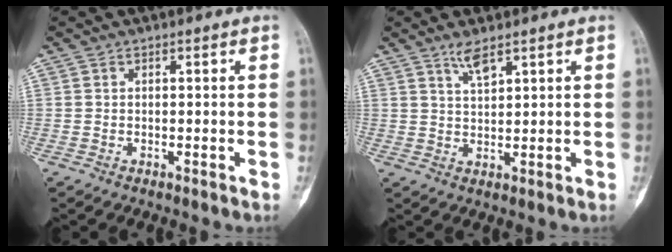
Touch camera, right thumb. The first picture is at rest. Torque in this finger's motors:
{"motor_torque": [0.80, 2.03, 0.40, -0.16, 0.00]}